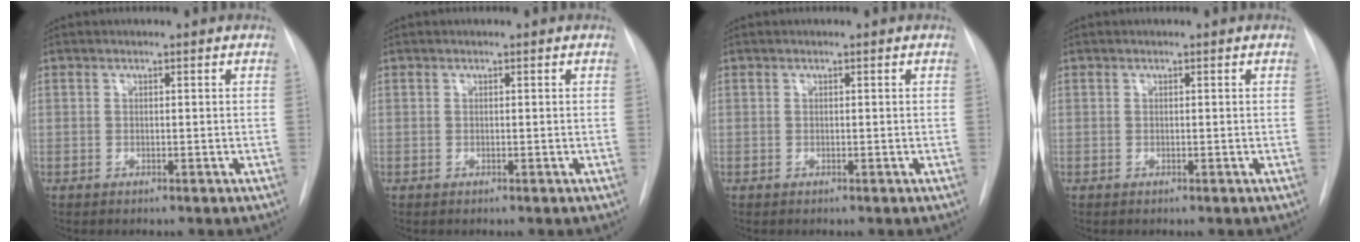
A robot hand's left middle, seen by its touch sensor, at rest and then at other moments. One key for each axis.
{"total": 0.0}
{"total": 0.0}
{"total": 0.0}